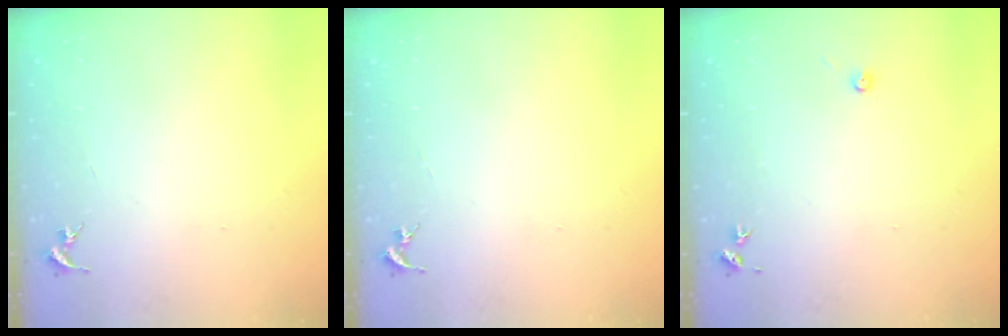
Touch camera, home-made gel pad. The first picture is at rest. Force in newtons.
{"total": 0.0}
{"total": 3.5, "press": 3.5, "slide": 0.3}